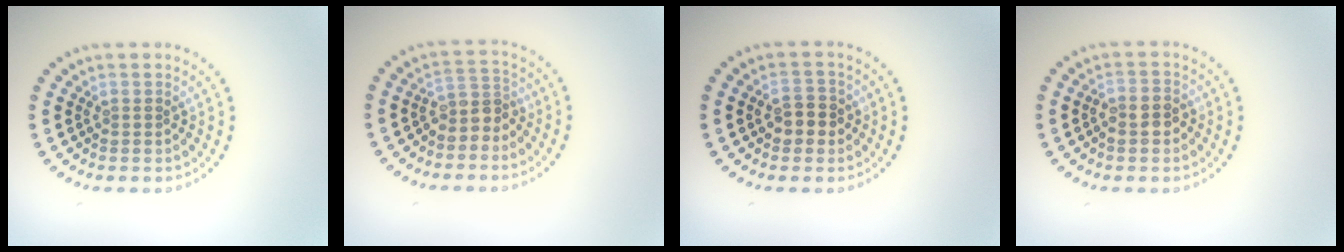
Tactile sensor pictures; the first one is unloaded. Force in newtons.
{"total": 2.6, "press": 2.0, "slide": 1.6}
{"total": 2.5, "press": 2.5, "slide": 0.4}
{"total": 2.3, "press": 2.1, "slide": 0.8}